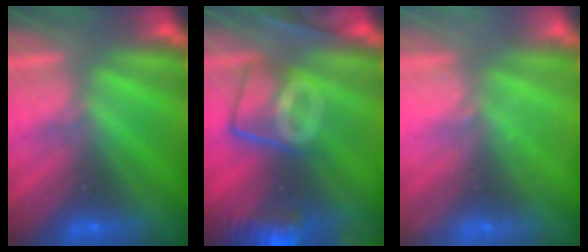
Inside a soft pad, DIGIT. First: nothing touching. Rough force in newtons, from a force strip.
{"total": 8.1}
{"total": 2.3}